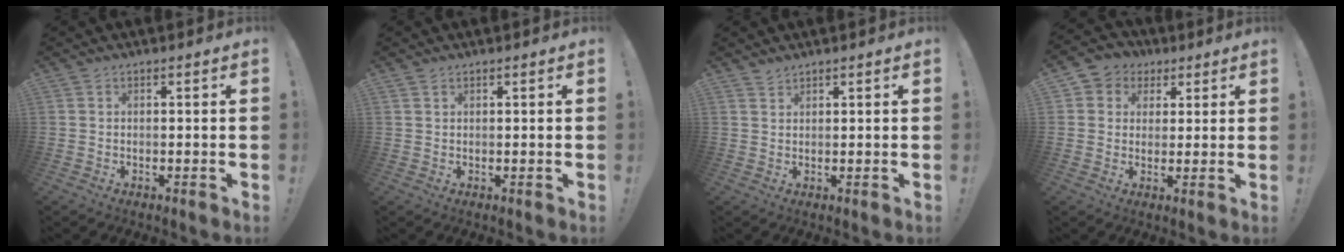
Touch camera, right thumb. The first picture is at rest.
{"total": 0.6, "force": [0.5, 0.2, 0.2], "torque": [0.002, -0.003, 0.009]}
{"total": 1.5, "force": [1.4, 0.3, 0.3], "torque": [-0.004, -0.007, 0.026]}
{"total": 6.1, "force": [1.2, 5.9, 1.3], "torque": [-0.016, 0.001, 0.026]}